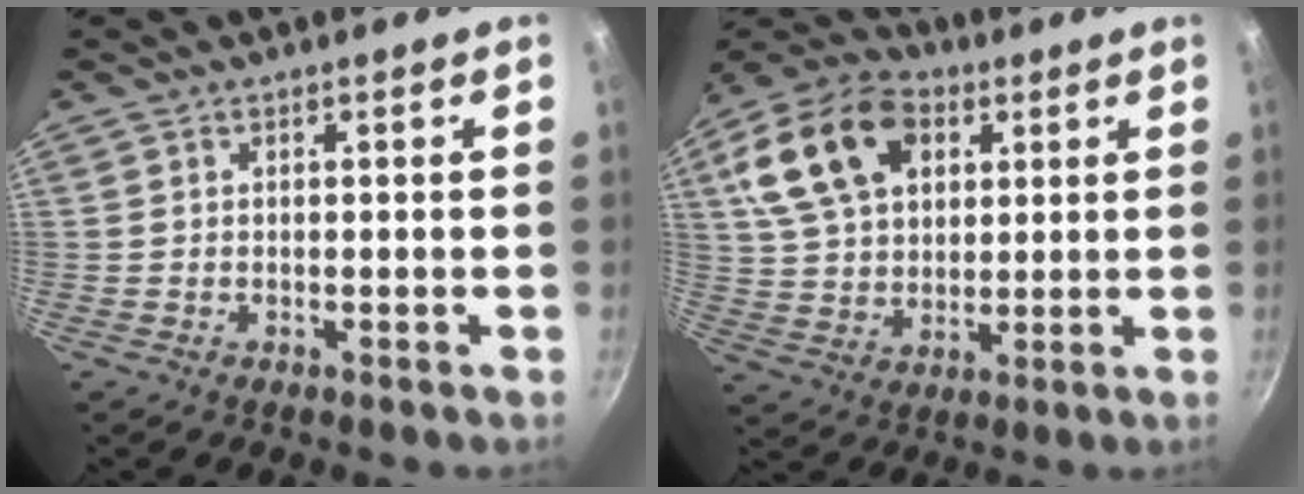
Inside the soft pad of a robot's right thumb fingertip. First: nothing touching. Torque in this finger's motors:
{"motor_torque": [0.57, 3.83, 1.00, -0.08, 0.15]}